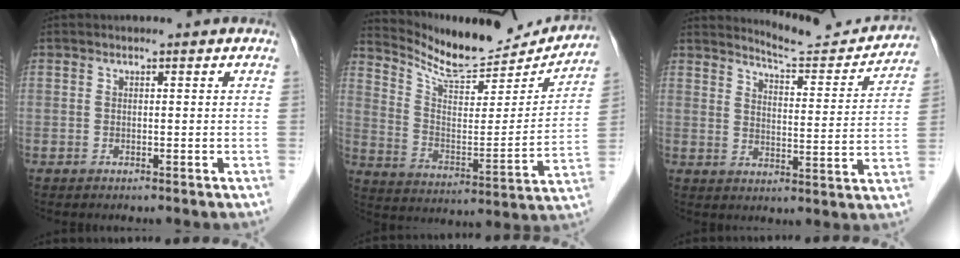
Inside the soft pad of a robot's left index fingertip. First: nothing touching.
{"total": 17.1, "force": [16.4, 2.7, 4.2], "torque": [-0.076, -0.047, 0.247]}
{"total": 11.1, "force": [11.0, 0.3, 1.3], "torque": [-0.018, -0.036, 0.140]}